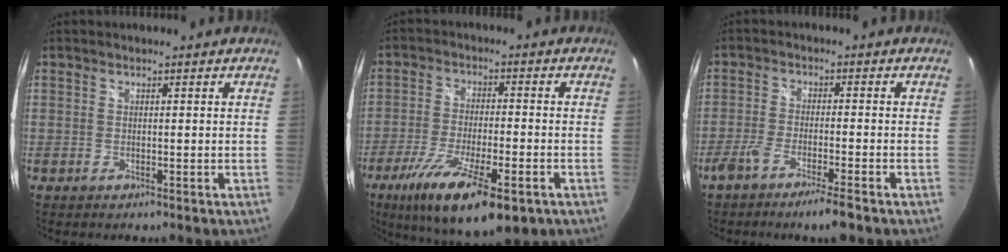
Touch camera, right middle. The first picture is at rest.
{"total": 16.9, "force": [-9.6, 4.5, 13.1], "torque": [-0.246, -0.050, -0.160]}
{"total": 6.2, "force": [-4.7, 0.2, 4.1], "torque": [-0.094, -0.005, -0.089]}